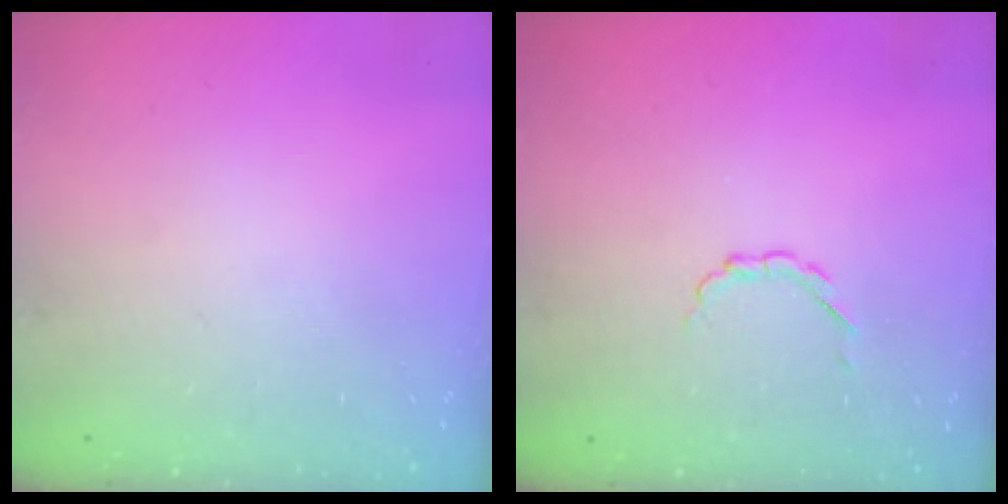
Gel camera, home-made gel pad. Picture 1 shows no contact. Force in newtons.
{"total": 2.9, "press": 2.7, "slide": 1.1}